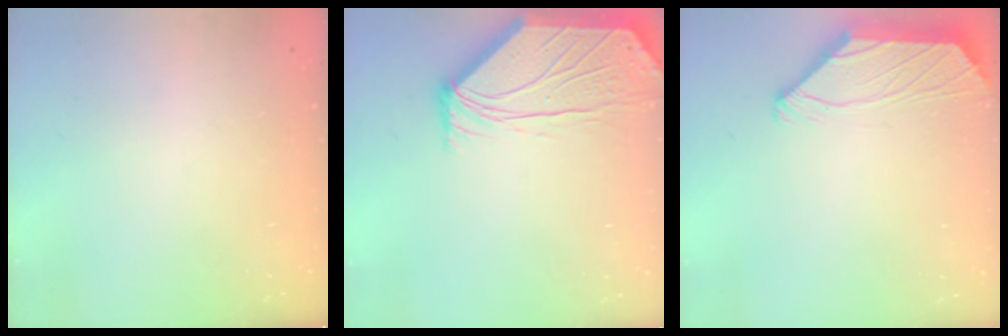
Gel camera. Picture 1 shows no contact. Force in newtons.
{"total": 5.2, "press": 5.2, "slide": 0.4}
{"total": 2.0, "press": 1.9, "slide": 0.7}